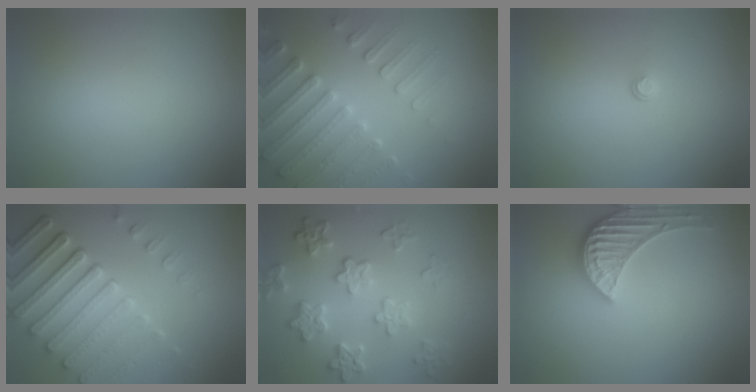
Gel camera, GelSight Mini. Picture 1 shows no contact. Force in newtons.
{"total": 4.8, "press": 4.5, "slide": 1.7}
{"total": 0.5, "press": 0.3, "slide": 0.5}
{"total": 8.0, "press": 5.8, "slide": 5.5}
{"total": 5.9, "press": 4.4, "slide": 3.9}
{"total": 3.5, "press": 3.3, "slide": 1.0}